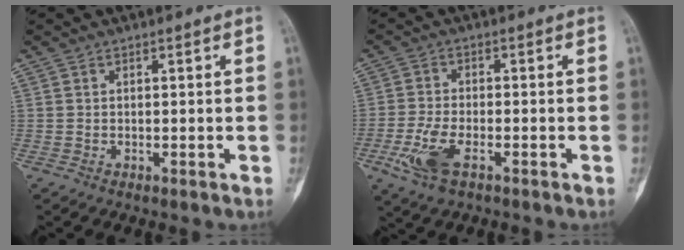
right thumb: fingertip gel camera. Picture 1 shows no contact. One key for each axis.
{"total": 7.2, "fx": -3.1, "fy": 3.1, "fz": 5.7, "tx": -0.133, "ty": 0.003, "tz": -0.059}